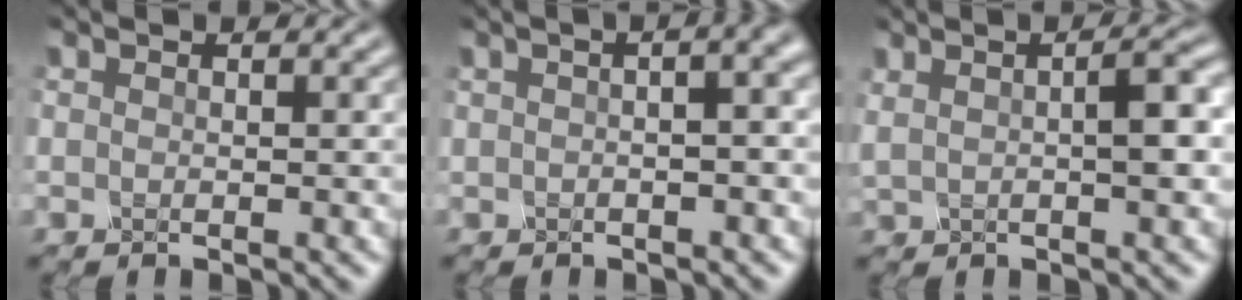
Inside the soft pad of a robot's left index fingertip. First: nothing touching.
{"total": 9.7, "force": [2.2, 5.1, 8.0], "torque": [-0.052, 0.049, -0.007]}
{"total": 4.0, "force": [0.6, 1.3, 3.8], "torque": [-0.054, 0.014, 0.006]}